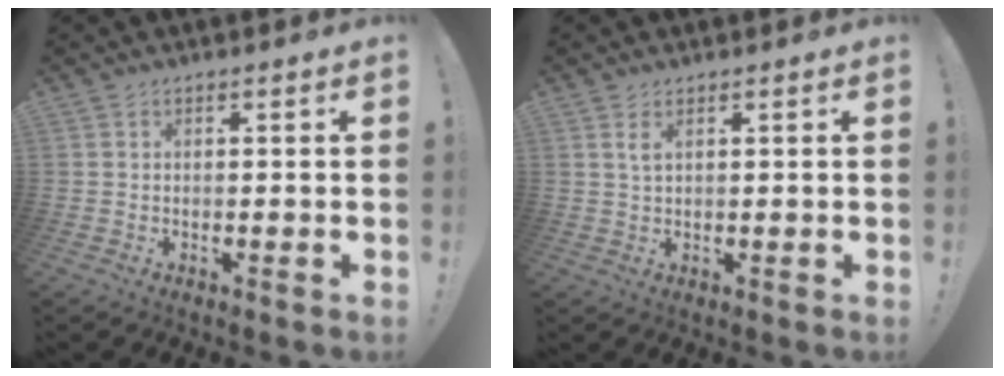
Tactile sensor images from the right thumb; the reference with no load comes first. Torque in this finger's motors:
{"motor_torque": [-0.24, 0.01, -0.24, 0.30, 0.10]}